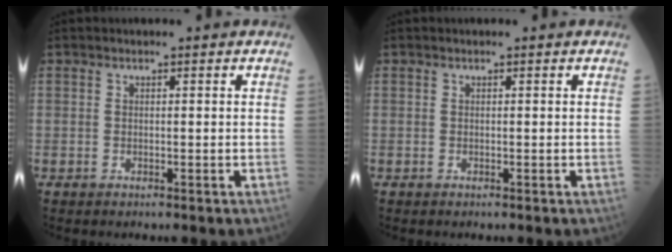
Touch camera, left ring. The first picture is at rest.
{"total": 0.0}